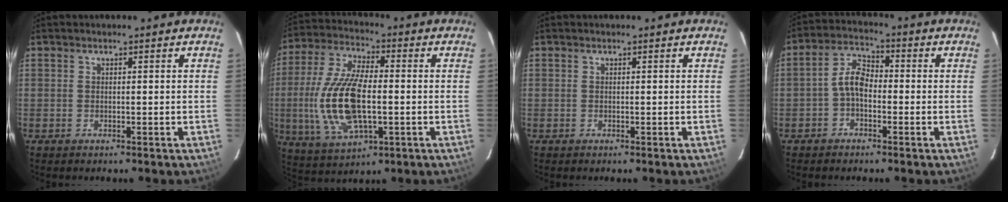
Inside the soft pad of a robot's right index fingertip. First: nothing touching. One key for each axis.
{"total": 17.1, "fx": -1.9, "fy": 7.4, "fz": 15.3, "tx": -0.325, "ty": -0.003, "tz": -0.030}
{"total": 0.0}
{"total": 5.1, "fx": -1.4, "fy": 3.1, "fz": 3.7, "tx": -0.075, "ty": 0.019, "tz": -0.031}